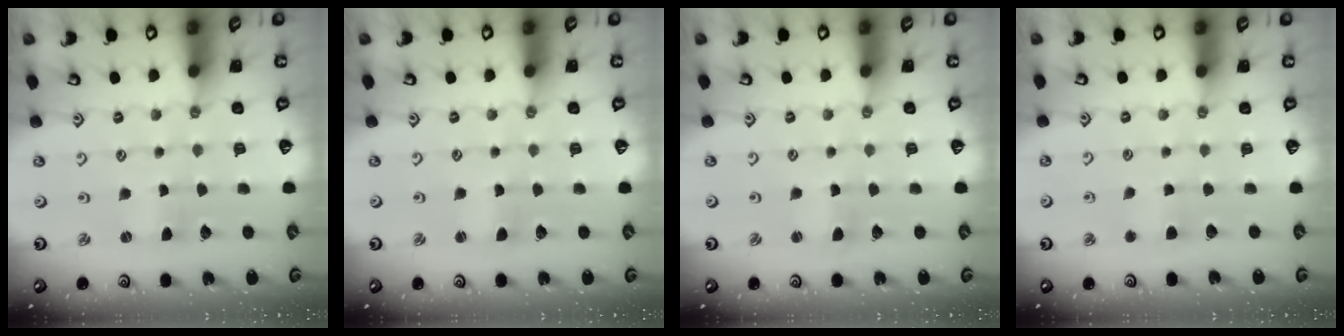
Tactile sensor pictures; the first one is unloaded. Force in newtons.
{"total": 1.2, "press": 1.1, "slide": 0.3}
{"total": 1.7, "press": 1.7, "slide": 0.3}
{"total": 3.5, "press": 3.5, "slide": 0.7}